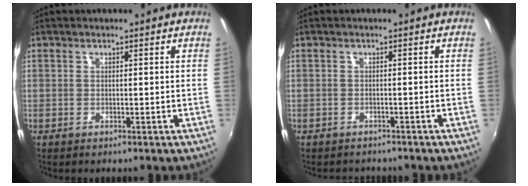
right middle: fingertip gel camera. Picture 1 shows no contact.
{"total": 2.9, "force": [-2.7, 1.1, 0.5], "torque": [-0.018, -0.016, -0.038]}